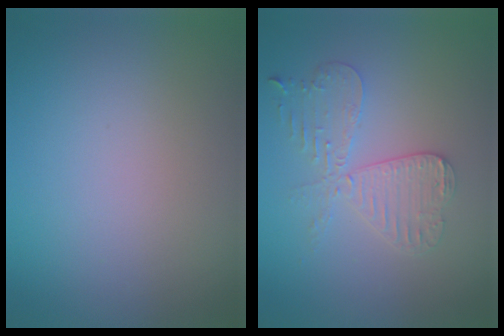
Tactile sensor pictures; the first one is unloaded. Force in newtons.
{"total": 4.2, "press": 3.6, "slide": 2.1}